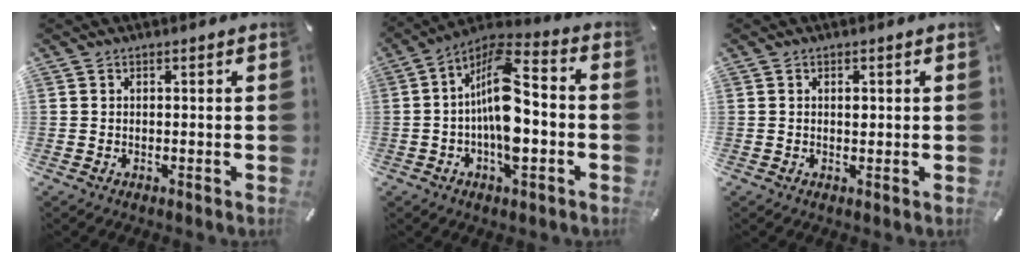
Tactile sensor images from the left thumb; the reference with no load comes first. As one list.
[{"total": 14.3, "force": [-2.3, 6.6, 12.5], "torque": [-0.234, 0.002, -0.041]}, {"total": 1.2, "force": [0.2, 0.7, 0.9], "torque": [-0.010, -0.001, 0.001]}]